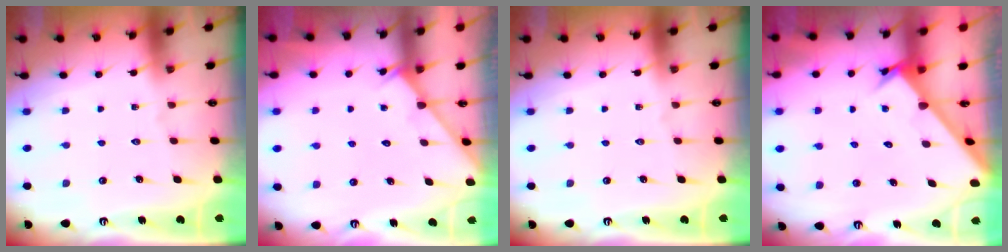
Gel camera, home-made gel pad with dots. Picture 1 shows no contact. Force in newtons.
{"total": 2.6, "press": 2.5, "slide": 0.3}
{"total": 0.0}
{"total": 2.4, "press": 2.4, "slide": 0.1}